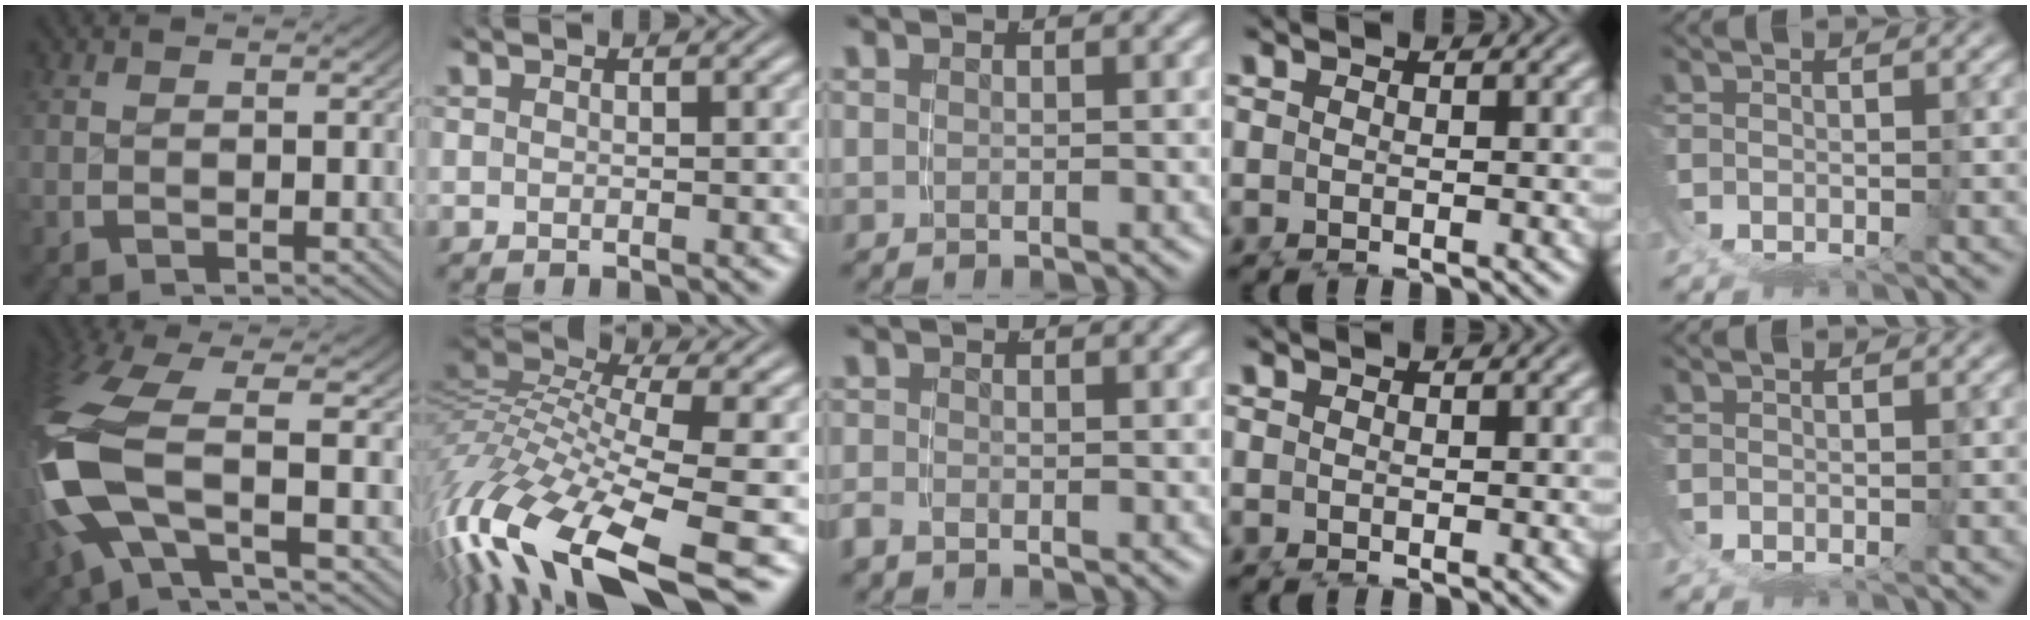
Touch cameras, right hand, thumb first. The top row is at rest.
{"thumb": {"total": 10.6, "force": [-1.3, 5.8, 8.7], "torque": [-0.261, -0.038, 0.004]}, "index": {"total": 11.1, "force": [-3.9, 6.0, 8.5], "torque": [-0.189, -0.056, -0.043]}, "middle": {"total": 1.2, "force": [-1.1, 0.4, 0.5], "torque": [-0.011, -0.005, -0.018]}}